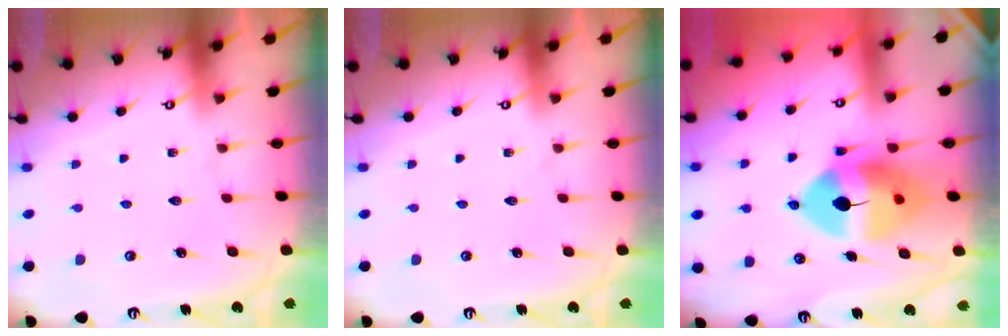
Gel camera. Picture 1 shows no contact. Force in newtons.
{"total": 0.0}
{"total": 13.2, "press": 13.0, "slide": 2.1}